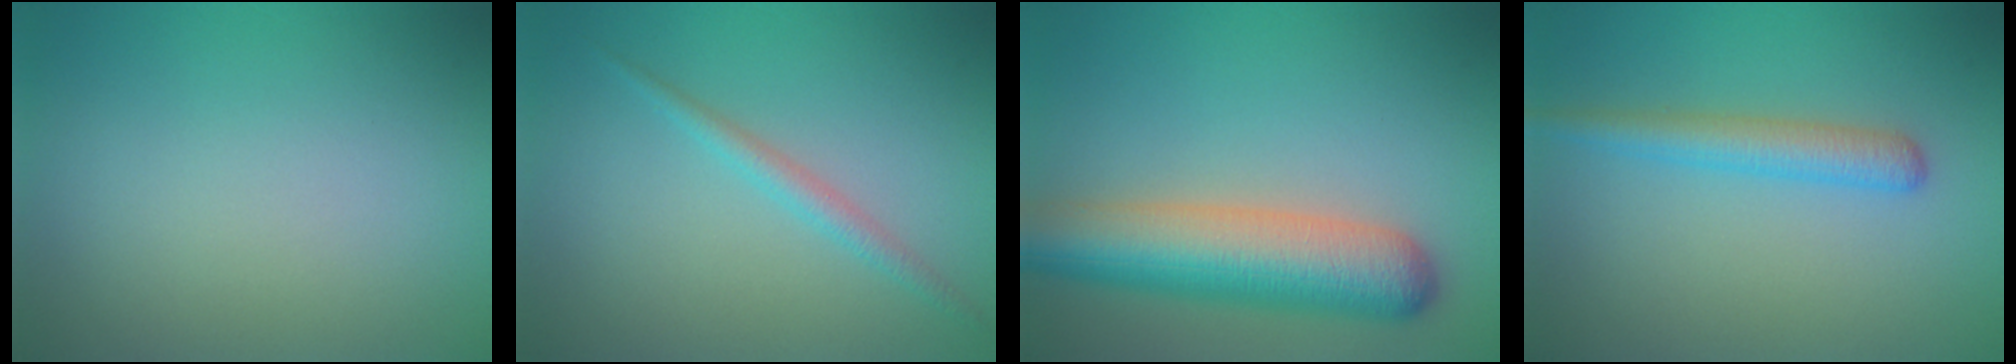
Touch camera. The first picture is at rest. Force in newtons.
{"total": 1.7, "press": 1.7, "slide": 0.1}
{"total": 8.6, "press": 8.6, "slide": 0.3}
{"total": 2.8, "press": 2.8, "slide": 0.1}